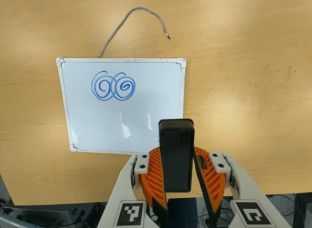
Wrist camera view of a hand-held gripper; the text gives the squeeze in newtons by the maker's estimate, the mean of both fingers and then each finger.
{"total": 5.7, "left": 5.2, "right": 6.2}